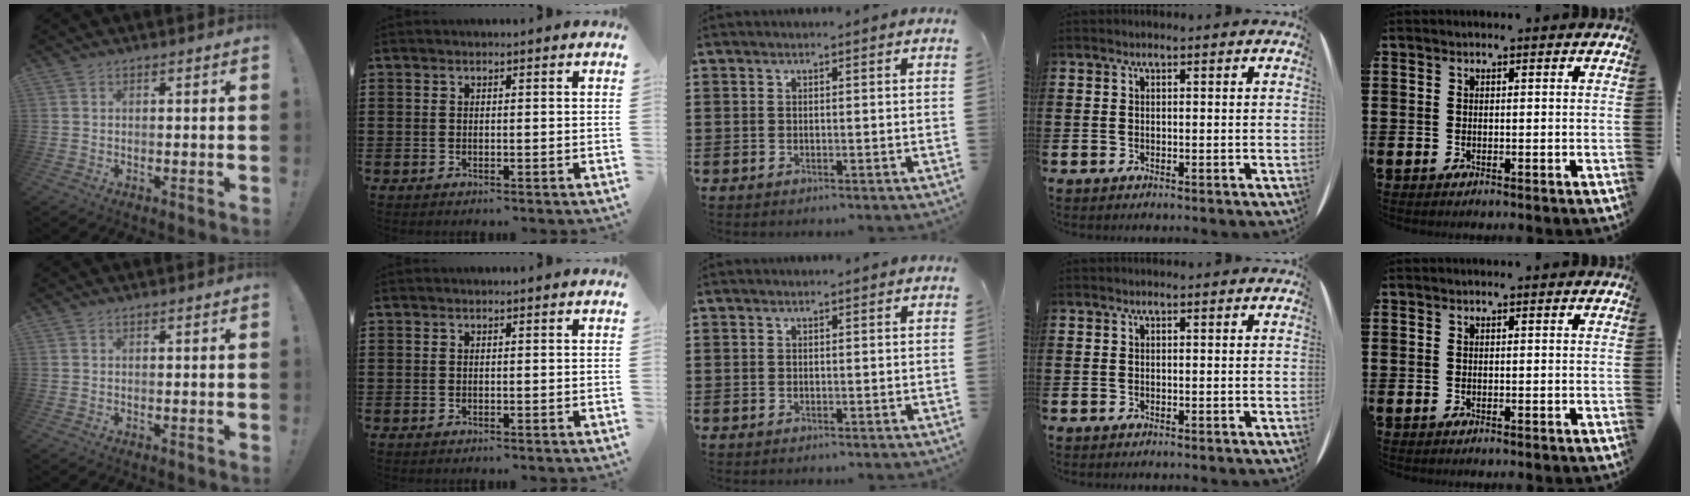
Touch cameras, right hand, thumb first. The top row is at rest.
{}